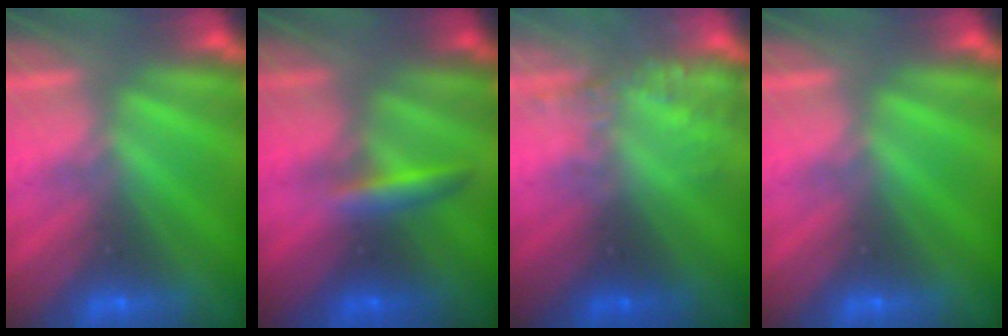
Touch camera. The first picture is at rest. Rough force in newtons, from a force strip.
{"total": 2.8}
{"total": 2.2}
{"total": 0.0}